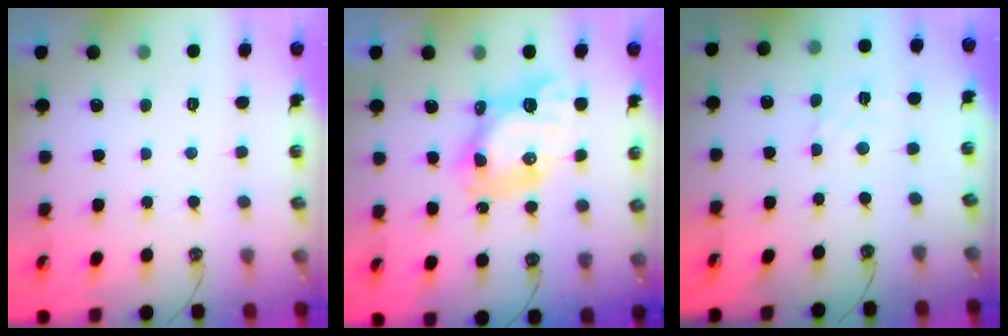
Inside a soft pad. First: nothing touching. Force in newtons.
{"total": 11.3, "press": 11.2, "slide": 1.5}
{"total": 3.2, "press": 3.2, "slide": 0.6}